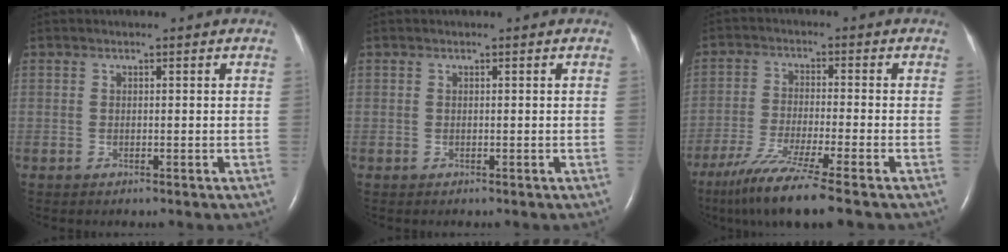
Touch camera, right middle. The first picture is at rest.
{"total": 0.0}
{"total": 10.3, "force": [-7.4, -0.7, 7.2], "torque": [-0.133, -0.037, -0.127]}